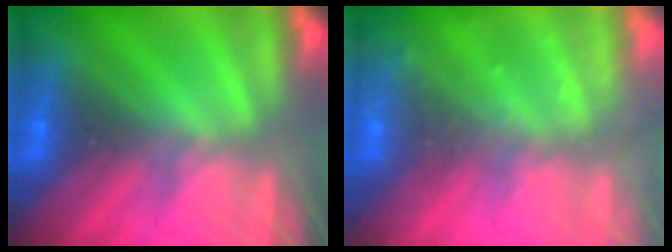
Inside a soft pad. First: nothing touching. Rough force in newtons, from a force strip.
{"total": 2.2}